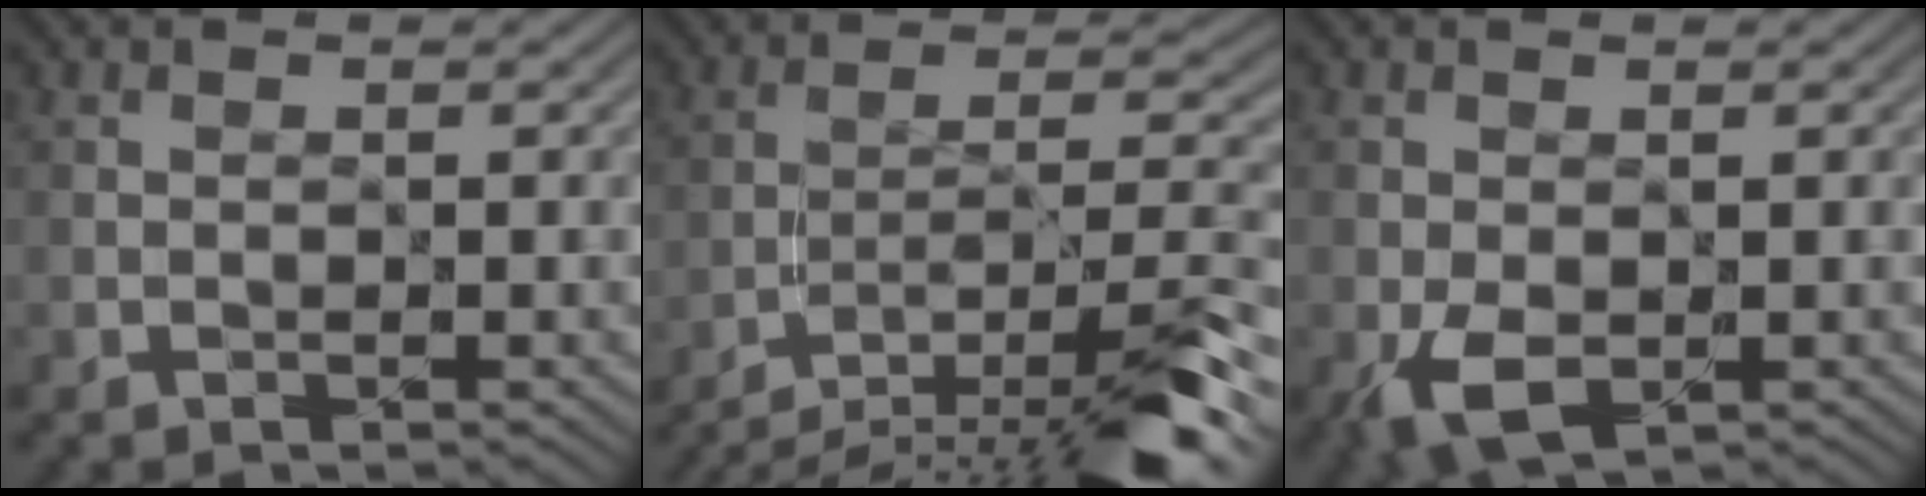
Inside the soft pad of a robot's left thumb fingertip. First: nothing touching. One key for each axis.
{"total": 13.2, "fx": -10.6, "fy": 2.9, "fz": 7.3, "tx": -0.127, "ty": 0.000, "tz": -0.168}
{"total": 3.7, "fx": -1.2, "fy": 2.2, "fz": 2.7, "tx": -0.064, "ty": -0.015, "tz": -0.022}